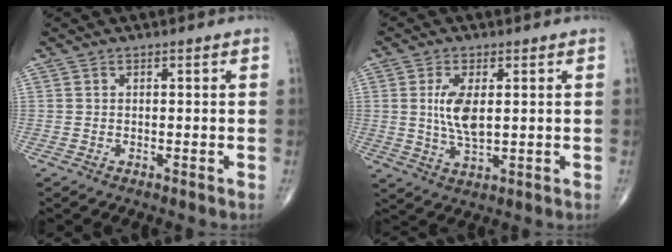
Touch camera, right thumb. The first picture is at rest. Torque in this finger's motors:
{"motor_torque": [1.64, 1.54, 1.22, -0.31, 0.10]}